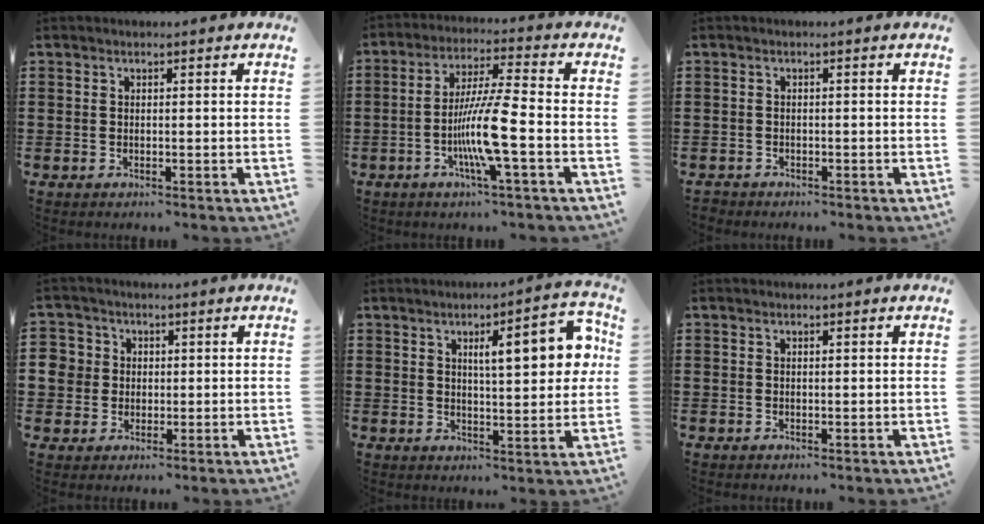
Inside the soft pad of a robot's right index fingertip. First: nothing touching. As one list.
[{"total": 9.5, "force": [-3.0, 0.1, 9.0], "torque": [-0.185, -0.014, -0.065]}, {"total": 0.9, "force": [-0.9, 0.3, -0.1], "torque": [-0.001, 0.003, -0.020]}, {"total": 4.5, "force": [0.6, 4.4, 0.8], "torque": [-0.041, 0.013, 0.008]}, {"total": 9.2, "force": [3.0, 2.5, 8.4], "torque": [-0.123, -0.004, 0.040]}, {"total": 0.0}]